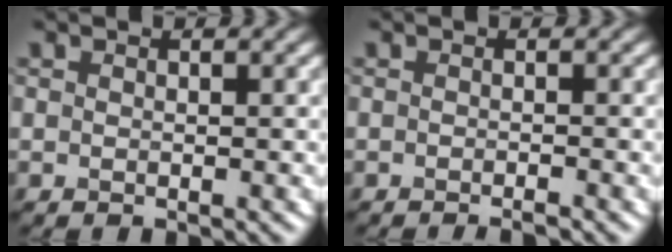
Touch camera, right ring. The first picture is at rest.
{"total": 1.1, "force": [-0.9, 0.1, 0.6], "torque": [-0.004, -0.002, -0.018]}